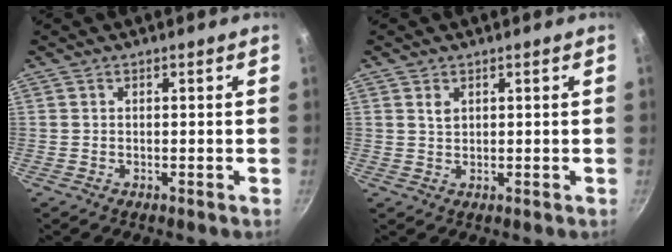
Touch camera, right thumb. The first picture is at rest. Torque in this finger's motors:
{"motor_torque": [-0.47, 0.39, -0.09, 0.25, 0.11]}